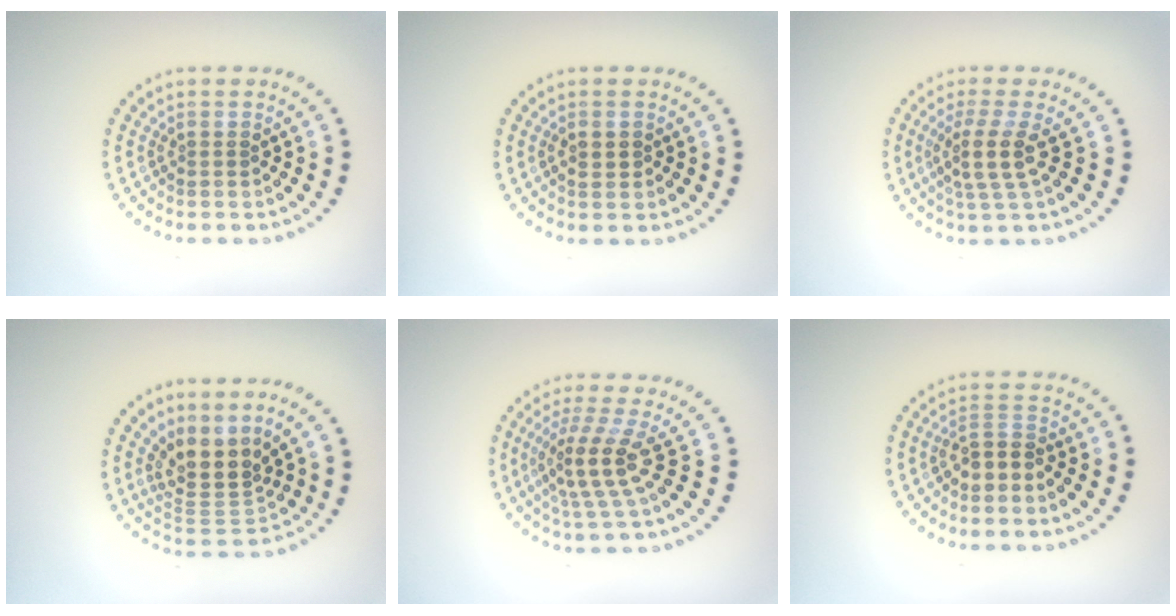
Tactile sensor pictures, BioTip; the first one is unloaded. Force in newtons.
{"total": 0.9, "press": 0.9, "slide": 0.1}
{"total": 3.0, "press": 2.2, "slide": 2.0}
{"total": 4.0, "press": 3.0, "slide": 2.7}
{"total": 3.9, "press": 2.8, "slide": 2.7}
{"total": 2.5, "press": 2.2, "slide": 1.1}